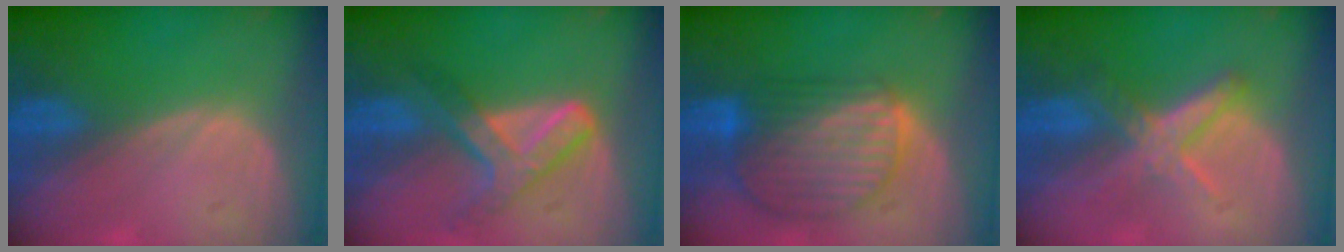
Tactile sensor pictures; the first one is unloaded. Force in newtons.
{"total": 7.3, "press": 6.2, "slide": 3.8}
{"total": 10.0, "press": 8.5, "slide": 5.2}
{"total": 6.0, "press": 5.4, "slide": 2.5}